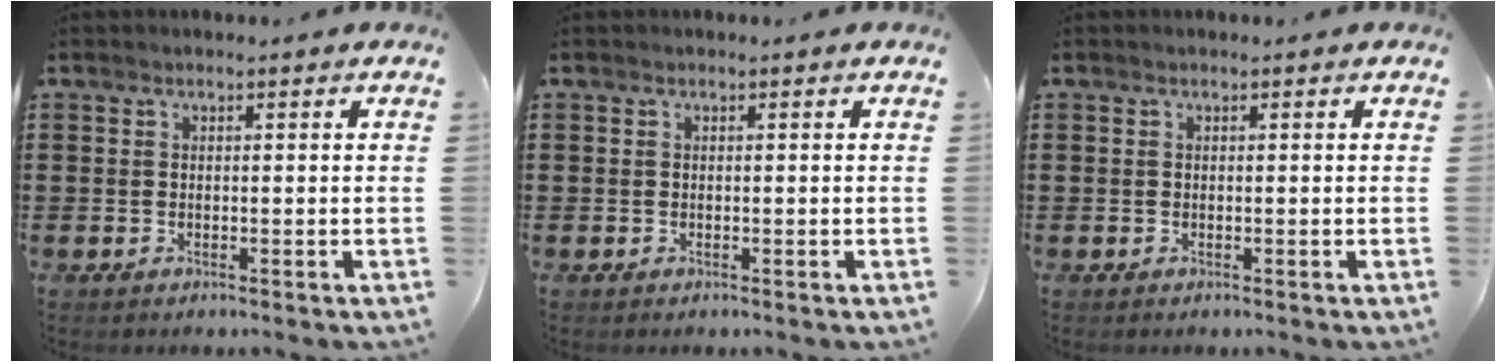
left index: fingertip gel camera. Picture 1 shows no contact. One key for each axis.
{"total": 0.0}
{"total": 0.0}